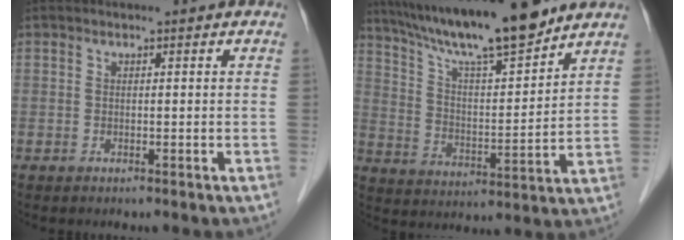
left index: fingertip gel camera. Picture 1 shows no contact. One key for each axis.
{"total": 16.5, "fx": 13.6, "fy": 1.1, "fz": 9.3, "tx": -0.156, "ty": 0.008, "tz": 0.235}